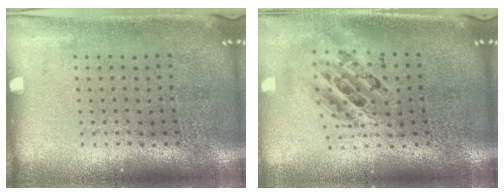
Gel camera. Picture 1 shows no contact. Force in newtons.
{"total": 2.0, "press": 1.5, "slide": 1.3}